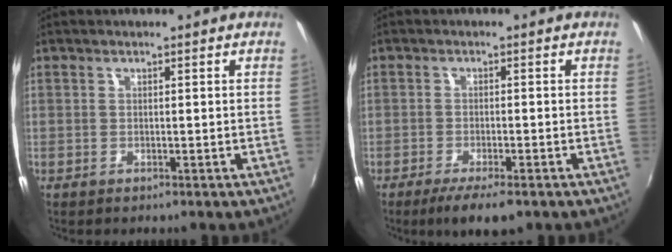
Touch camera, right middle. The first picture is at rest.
{"total": 6.2, "force": [-4.4, 1.4, 4.2], "torque": [-0.090, -0.023, -0.073]}